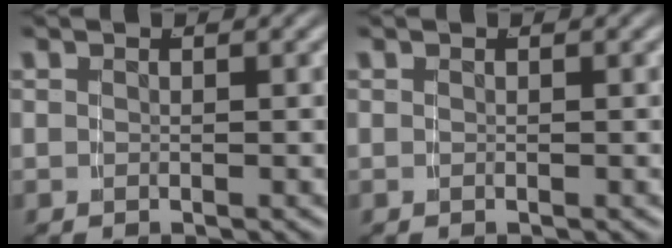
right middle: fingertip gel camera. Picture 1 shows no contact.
{"total": 0.0}